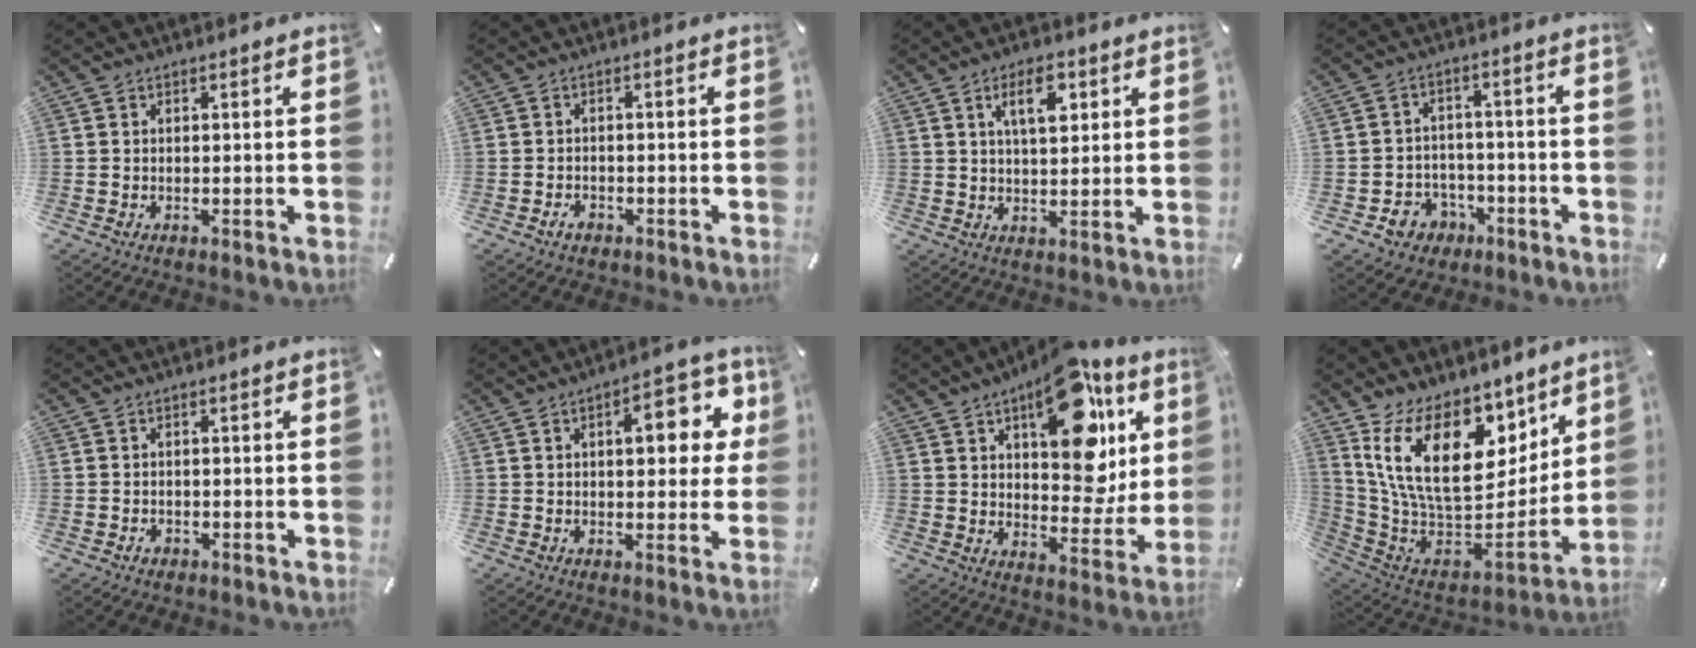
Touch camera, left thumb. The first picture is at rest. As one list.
[{"total": 2.4, "force": [-1.4, 1.5, 1.1], "torque": [-0.028, 0.005, -0.031]}, {"total": 7.9, "force": [3.4, 3.6, 6.1], "torque": [-0.098, -0.005, 0.054]}, {"total": 6.8, "force": [-3.1, 5.8, 1.8], "torque": [-0.036, 0.017, -0.056]}, {"total": 1.5, "force": [-0.7, 1.0, 0.8], "torque": [-0.015, 0.004, -0.016]}, {"total": 12.1, "force": [3.0, 6.0, 10.0], "torque": [-0.117, -0.007, 0.041]}, {"total": 22.4, "force": [11.0, 12.3, 15.1], "torque": [-0.190, -0.069, 0.185]}, {"total": 22.5, "force": [10.3, 13.3, 15.0], "torque": [-0.285, -0.080, 0.188]}]